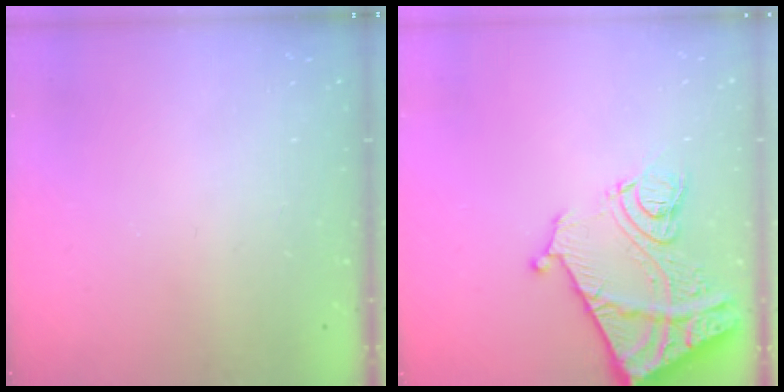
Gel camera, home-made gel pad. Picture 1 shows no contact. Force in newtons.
{"total": 17.2, "press": 17.1, "slide": 2.0}